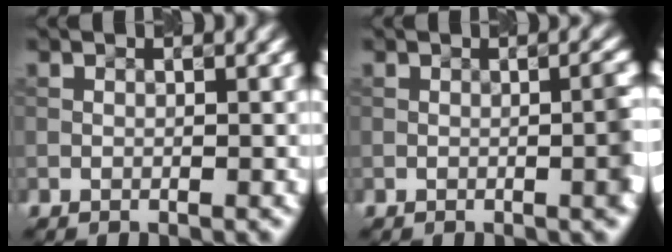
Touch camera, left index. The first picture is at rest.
{"total": 2.5, "force": [-0.5, 0.5, 2.4], "torque": [-0.026, 0.009, -0.008]}